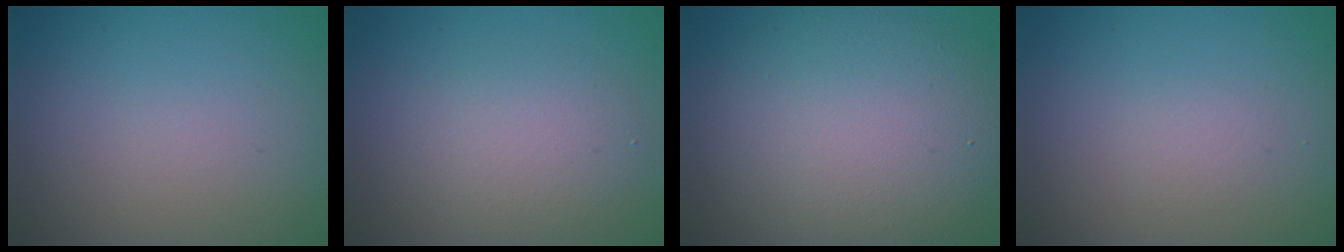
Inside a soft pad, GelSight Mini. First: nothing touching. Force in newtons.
{"total": 2.9, "press": 2.9, "slide": 0.4}
{"total": 9.5, "press": 9.5, "slide": 0.5}
{"total": 0.7, "press": 0.7, "slide": 0.0}